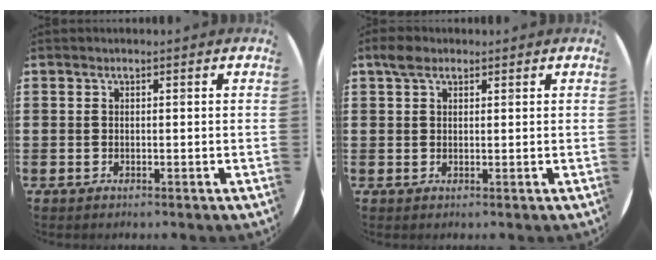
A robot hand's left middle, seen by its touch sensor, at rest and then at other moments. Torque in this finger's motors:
{"motor_torque": [0.75, -0.49, 0.00, 0.03]}